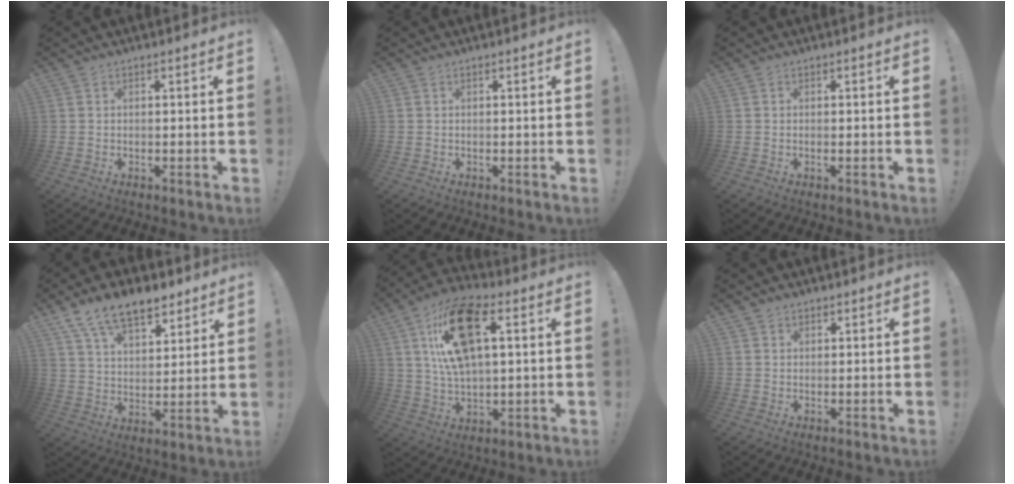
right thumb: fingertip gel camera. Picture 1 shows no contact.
{"total": 0.0}
{"total": 0.0}
{"total": 13.6, "force": [9.7, 6.6, 6.9], "torque": [-0.114, -0.058, 0.178]}
{"total": 17.6, "force": [5.9, 8.7, 14.1], "torque": [-0.257, 0.001, 0.102]}
{"total": 2.9, "force": [1.7, 2.3, 0.3], "torque": [0.002, -0.009, 0.029]}